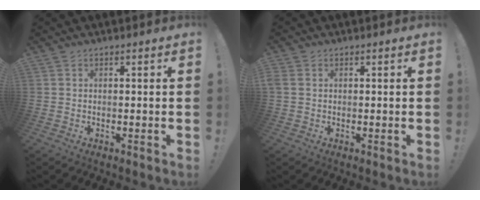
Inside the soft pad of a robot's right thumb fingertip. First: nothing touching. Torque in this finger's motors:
{"motor_torque": [-0.12, -0.22, 0.32, 0.00, 0.10]}